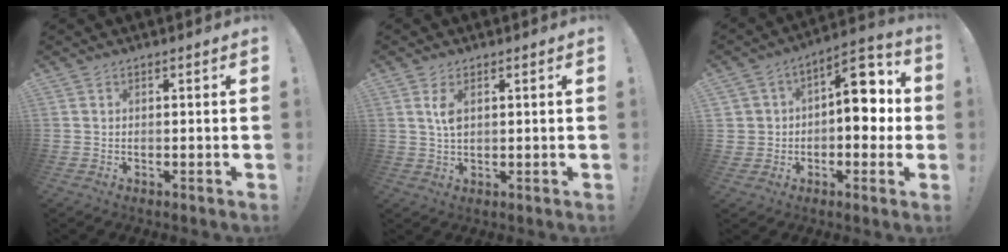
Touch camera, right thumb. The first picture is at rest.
{"total": 3.8, "force": [1.2, 1.8, 3.1], "torque": [-0.056, 0.001, 0.019]}
{"total": 13.0, "force": [1.4, 9.4, 8.9], "torque": [-0.093, -0.003, 0.024]}